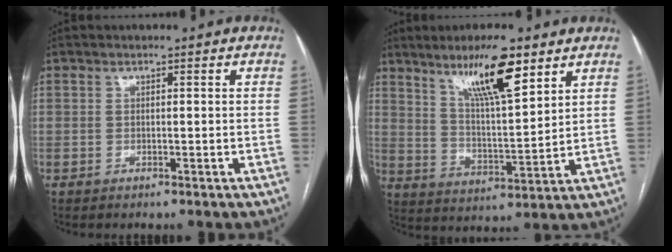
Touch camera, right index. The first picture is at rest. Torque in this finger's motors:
{"motor_torque": [1.05, 1.09, 0.25, 0.14]}